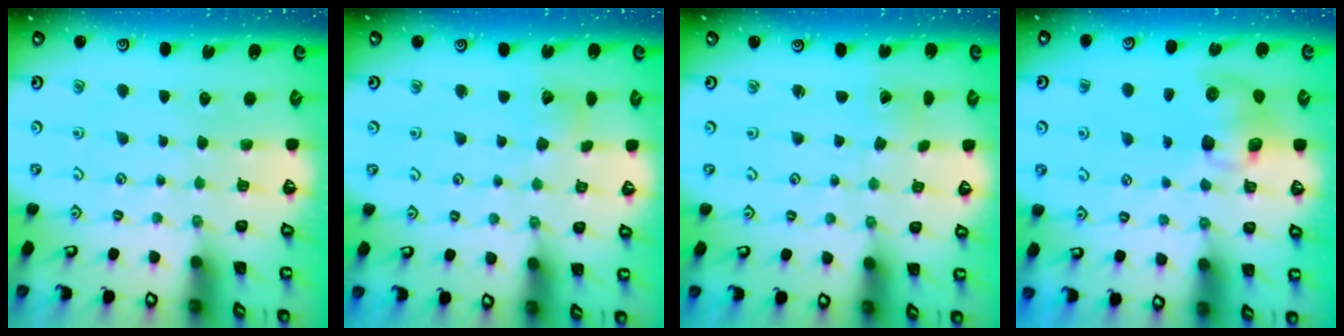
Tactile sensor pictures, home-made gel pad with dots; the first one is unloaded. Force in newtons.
{"total": 3.2, "press": 3.2, "slide": 0.3}
{"total": 0.7, "press": 0.7, "slide": 0.0}
{"total": 9.4, "press": 9.3, "slide": 1.3}